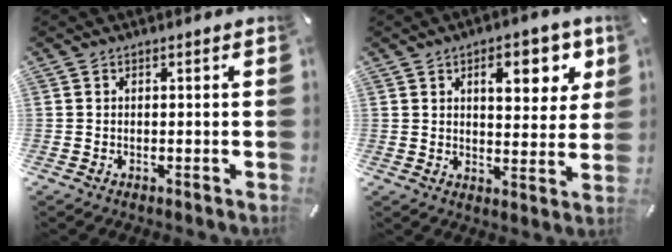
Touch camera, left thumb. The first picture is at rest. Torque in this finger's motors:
{"motor_torque": [0.96, 0.90, 1.45, -0.69, 0.10]}